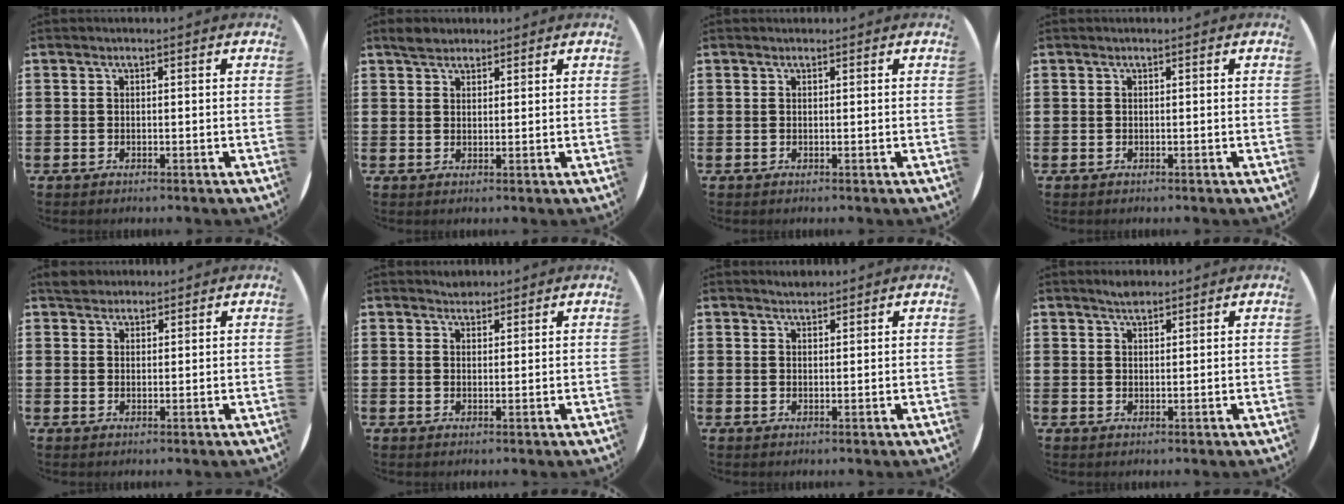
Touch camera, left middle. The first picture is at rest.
{"total": 2.3, "force": [2.1, 1.0, 0.3], "torque": [-0.001, 0.003, 0.039]}
{"total": 0.0}
{"total": 0.0}
{"total": 2.2, "force": [2.0, 0.9, -0.1], "torque": [0.006, 0.003, 0.039]}
{"total": 1.5, "force": [1.4, 0.3, -0.2], "torque": [0.003, 0.003, 0.028]}
{"total": 1.4, "force": [1.3, 0.2, -0.1], "torque": [0.001, 0.001, 0.026]}
{"total": 1.9, "force": [1.7, 0.5, 0.5], "torque": [-0.010, 0.003, 0.032]}